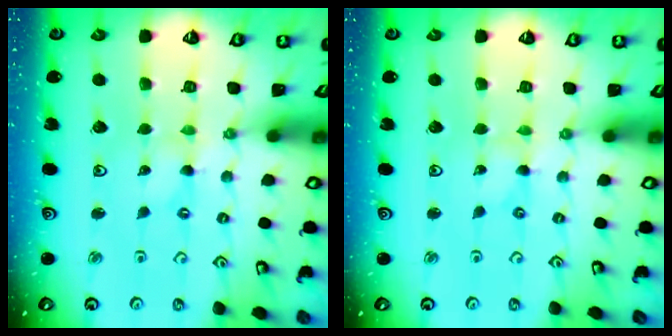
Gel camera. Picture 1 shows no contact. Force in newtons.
{"total": 0.0}